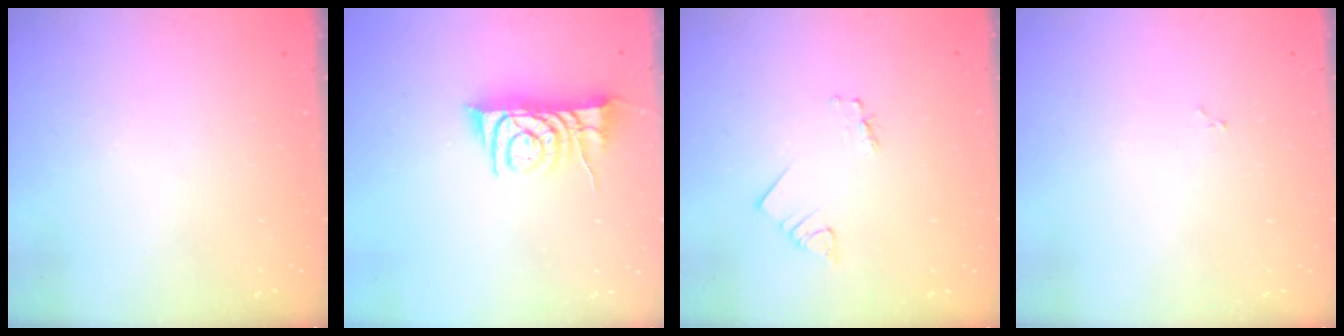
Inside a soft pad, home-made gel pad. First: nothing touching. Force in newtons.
{"total": 9.1, "press": 9.1, "slide": 0.5}
{"total": 1.2, "press": 1.2, "slide": 0.1}
{"total": 1.9, "press": 1.9, "slide": 0.3}